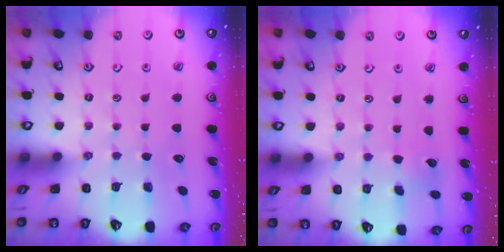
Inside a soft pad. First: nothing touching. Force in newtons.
{"total": 3.5, "press": 3.5, "slide": 0.5}